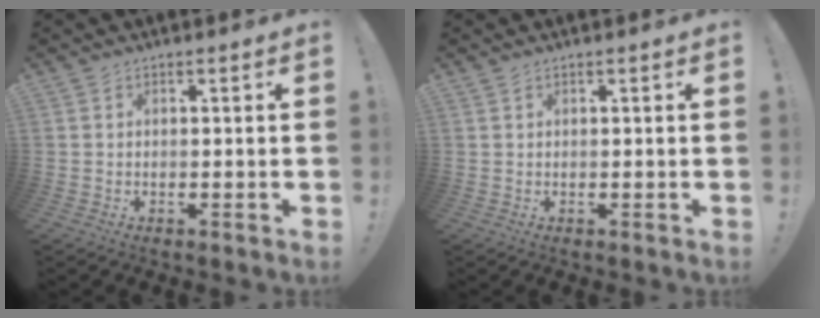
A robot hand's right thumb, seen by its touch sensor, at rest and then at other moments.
{"total": 0.0}